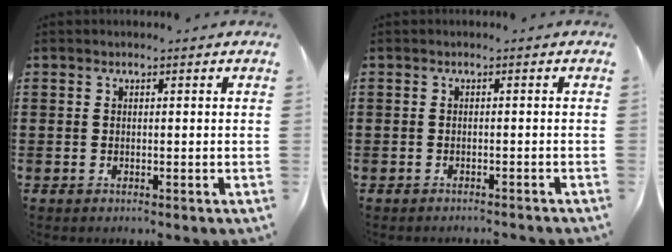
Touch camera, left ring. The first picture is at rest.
{"total": 0.8, "force": [-0.8, -0.1, 0.2], "torque": [-0.005, 0.000, -0.016]}